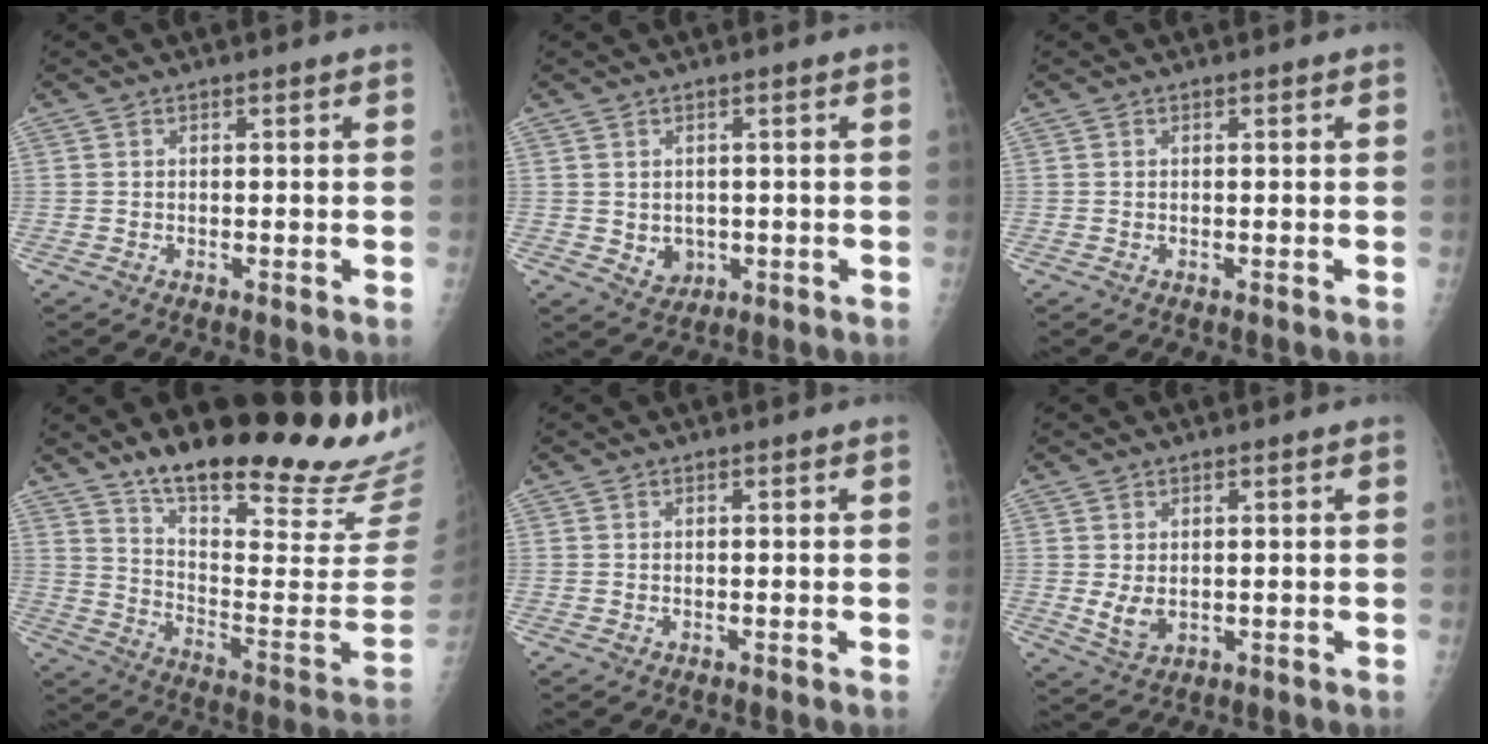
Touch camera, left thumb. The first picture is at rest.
{"total": 3.4, "force": [-0.1, 2.8, 1.8], "torque": [-0.015, -0.004, 0.012]}
{"total": 0.0}
{"total": 27.8, "force": [21.5, 6.0, 16.6], "torque": [-0.219, -0.133, 0.304]}
{"total": 0.0}
{"total": 3.8, "force": [0.6, 2.4, 2.9], "torque": [-0.045, -0.013, 0.020]}